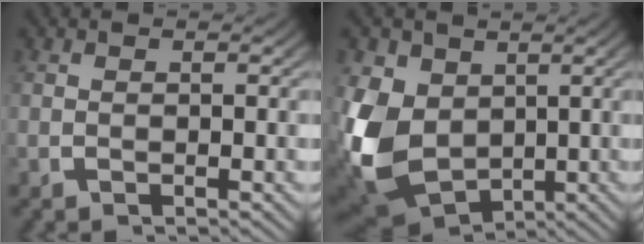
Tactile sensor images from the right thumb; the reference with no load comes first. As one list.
[{"total": 11.9, "force": [-1.6, 9.2, 7.4], "torque": [-0.219, -0.070, 0.011]}]